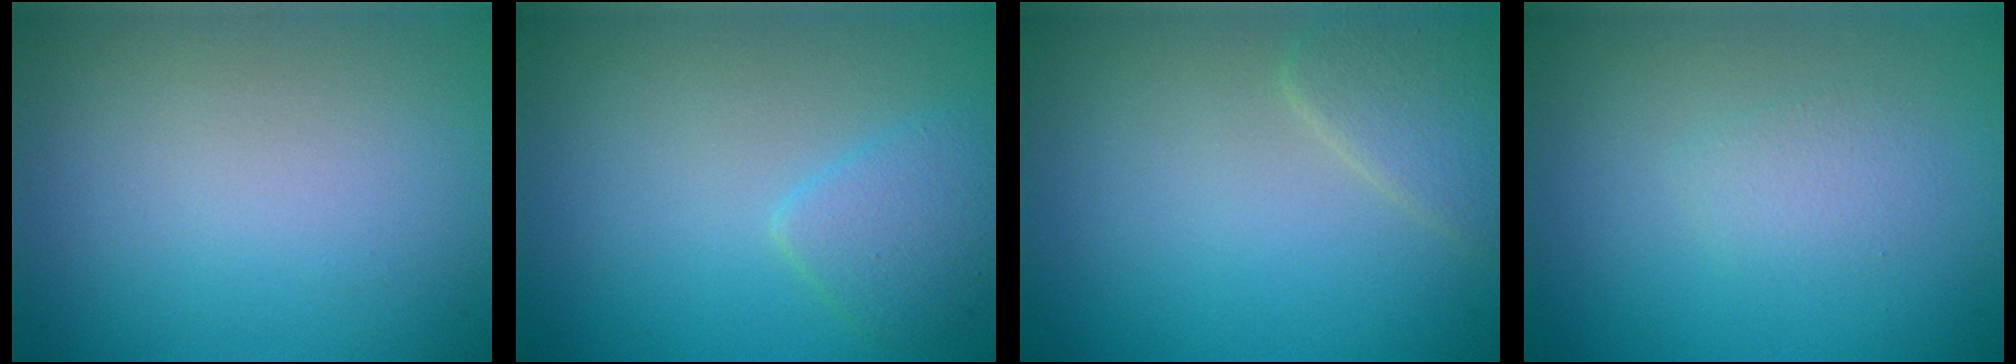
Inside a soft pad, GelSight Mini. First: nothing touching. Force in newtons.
{"total": 2.3, "press": 2.3, "slide": 0.1}
{"total": 2.2, "press": 2.2, "slide": 0.1}
{"total": 1.4, "press": 1.4, "slide": 0.1}